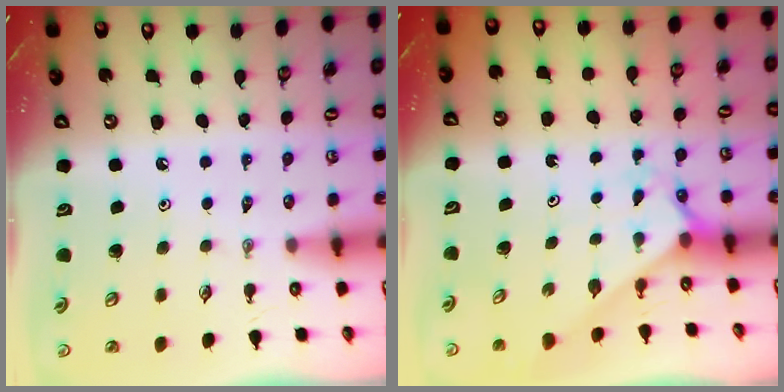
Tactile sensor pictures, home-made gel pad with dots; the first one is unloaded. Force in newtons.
{"total": 2.3, "press": 2.3, "slide": 0.2}